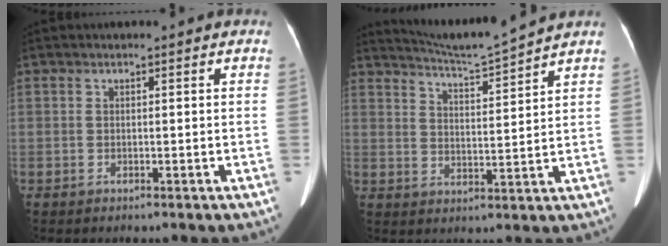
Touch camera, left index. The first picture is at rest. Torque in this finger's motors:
{"motor_torque": [0.24, -0.82, -0.14, 0.00]}